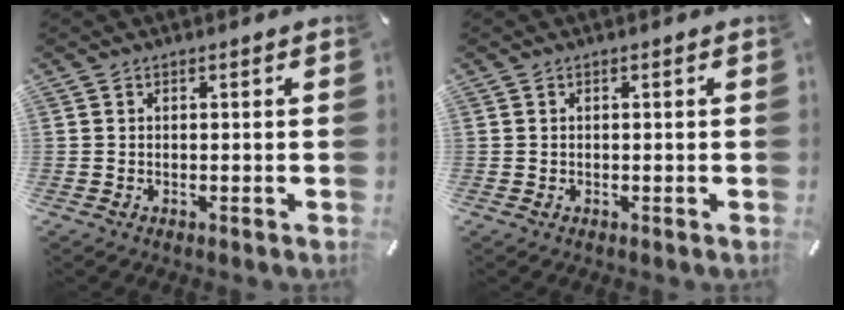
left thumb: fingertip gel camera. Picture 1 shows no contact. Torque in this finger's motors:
{"motor_torque": [-0.13, 0.02, -0.08, -0.03, 0.00]}